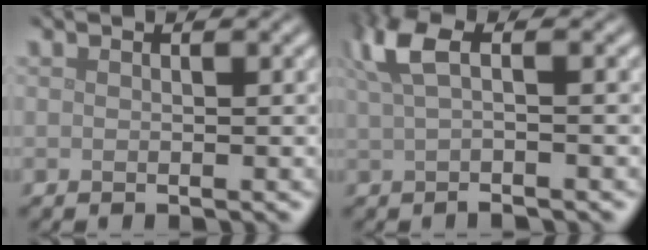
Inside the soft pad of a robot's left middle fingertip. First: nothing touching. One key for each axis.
{"total": 3.8, "fx": 0.8, "fy": 1.1, "fz": 3.5, "tx": -0.067, "ty": 0.006, "tz": 0.012}